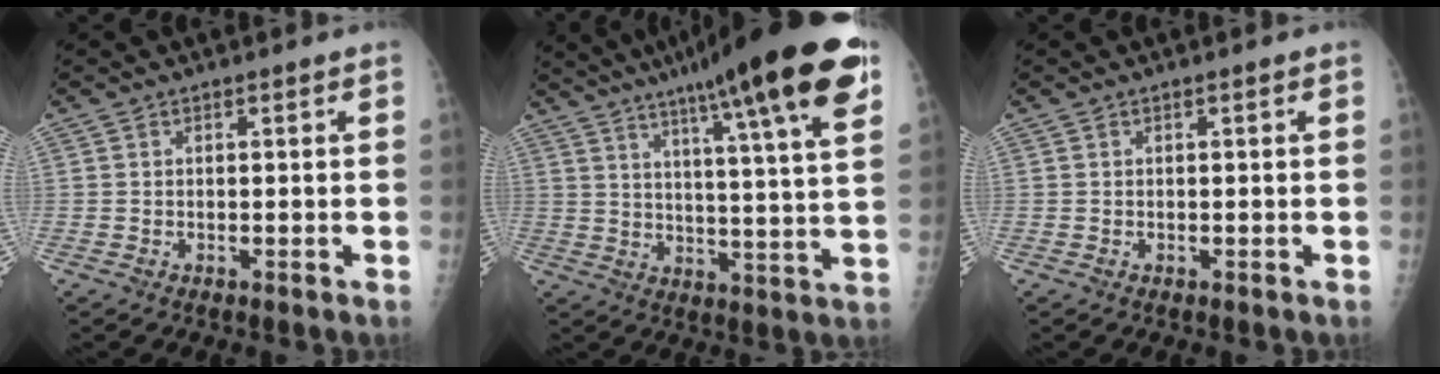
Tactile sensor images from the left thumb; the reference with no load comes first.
{"total": 24.0, "force": [14.1, 2.8, 19.1], "torque": [-0.277, -0.028, 0.195]}
{"total": 0.0}